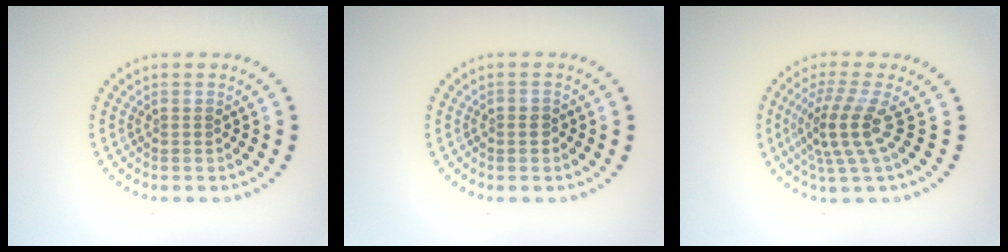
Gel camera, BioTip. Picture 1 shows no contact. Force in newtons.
{"total": 0.5, "press": 0.4, "slide": 0.3}
{"total": 3.9, "press": 2.7, "slide": 2.7}